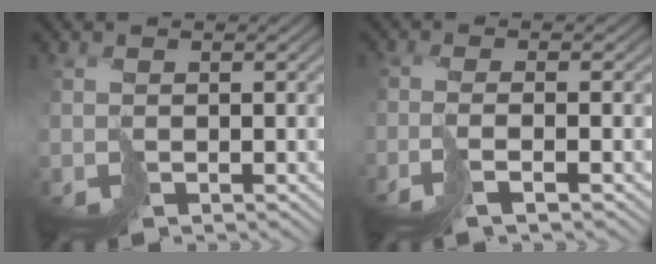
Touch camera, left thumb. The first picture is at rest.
{"total": 4.7, "force": [-2.2, 1.1, 4.0], "torque": [-0.066, 0.000, -0.054]}